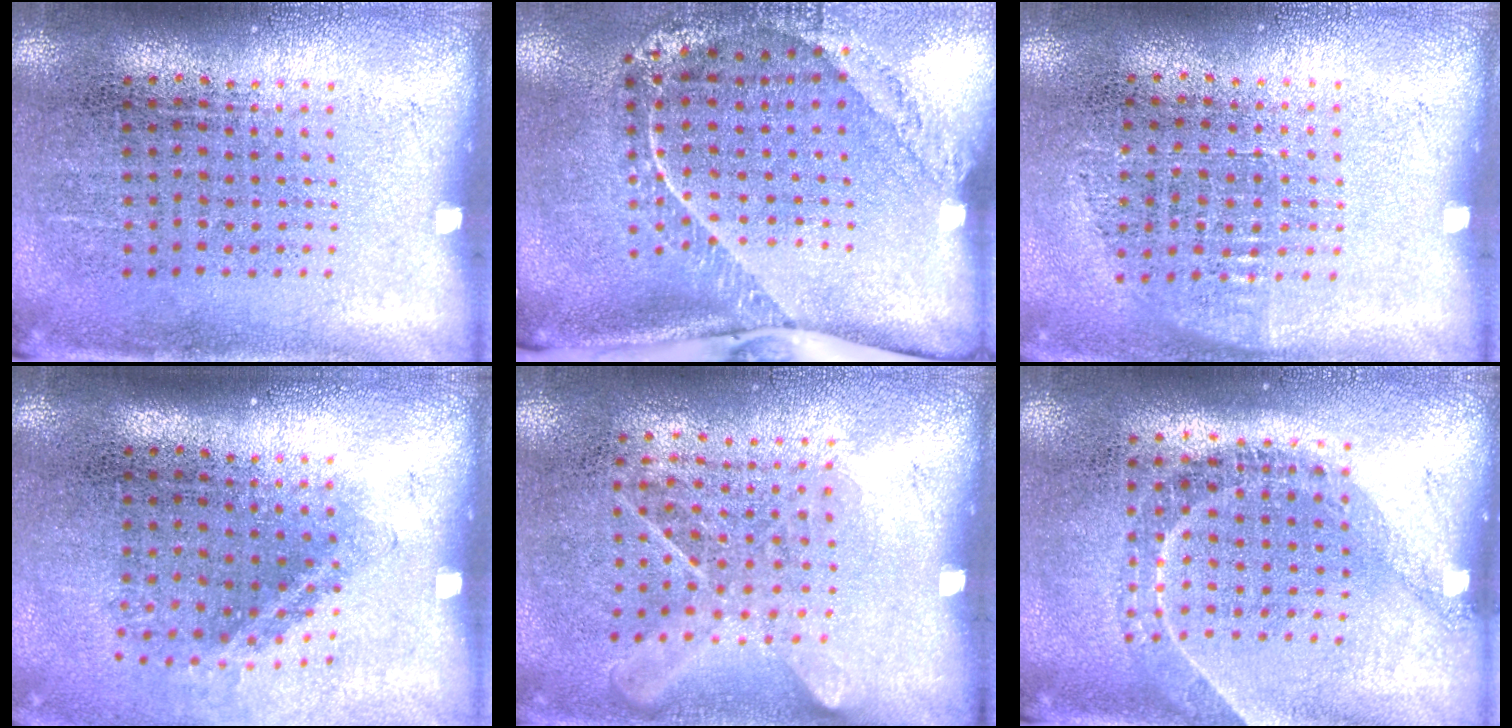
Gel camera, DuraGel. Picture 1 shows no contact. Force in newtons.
{"total": 2.4, "press": 1.7, "slide": 1.7}
{"total": 0.6, "press": 0.5, "slide": 0.3}
{"total": 1.5, "press": 1.0, "slide": 1.1}
{"total": 1.2, "press": 1.0, "slide": 0.7}
{"total": 1.3, "press": 1.1, "slide": 0.6}